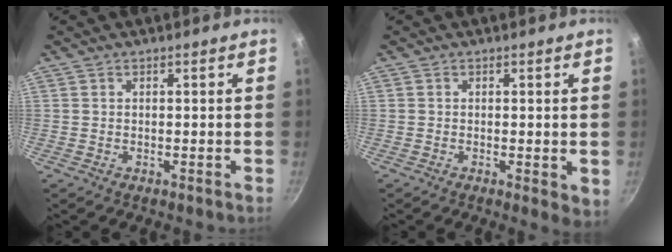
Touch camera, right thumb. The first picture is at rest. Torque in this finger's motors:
{"motor_torque": [-0.07, 0.13, -0.10, -0.09, -0.03]}